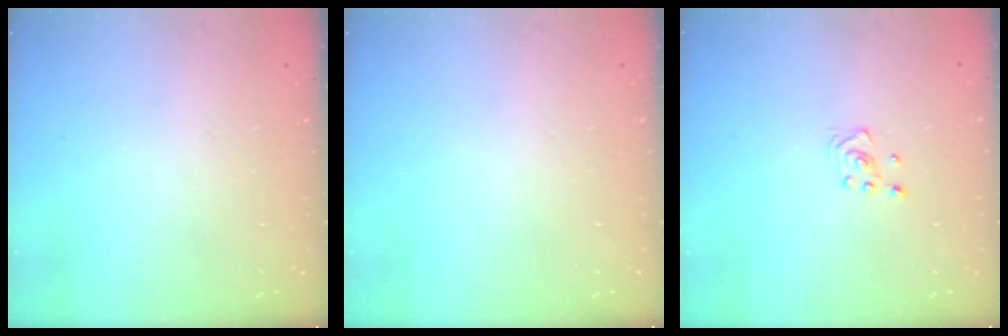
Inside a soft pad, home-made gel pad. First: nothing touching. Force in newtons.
{"total": 0.0}
{"total": 2.8, "press": 2.6, "slide": 1.0}